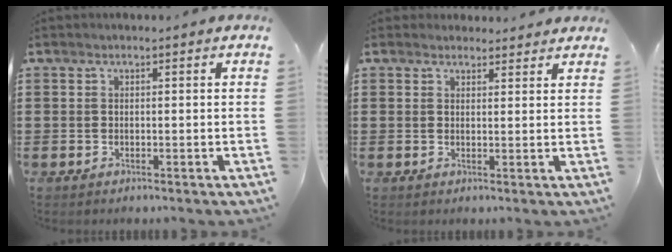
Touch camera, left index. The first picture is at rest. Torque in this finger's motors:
{"motor_torque": [2.14, 0.00, 0.36, 0.00]}